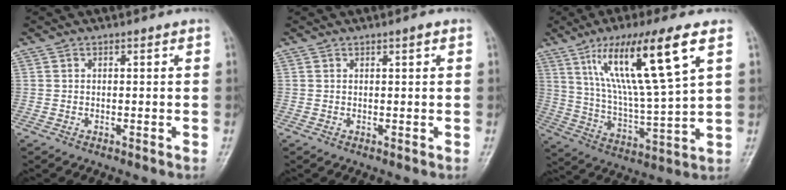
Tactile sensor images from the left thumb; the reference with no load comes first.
{"total": 0.9, "force": [0.5, 0.1, 0.7], "torque": [-0.010, 0.000, 0.005]}
{"total": 19.2, "force": [8.8, 2.8, 16.8], "torque": [-0.301, -0.032, 0.161]}